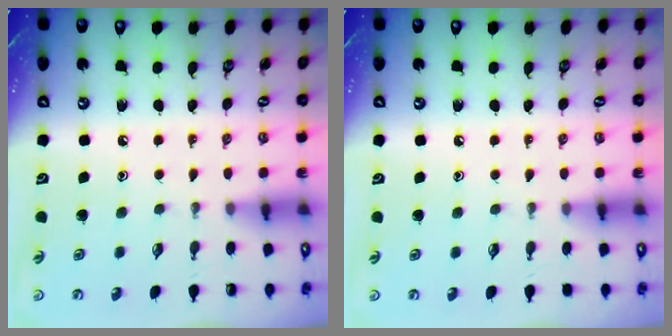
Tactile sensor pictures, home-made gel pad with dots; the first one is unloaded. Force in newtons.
{"total": 2.3, "press": 2.2, "slide": 0.4}